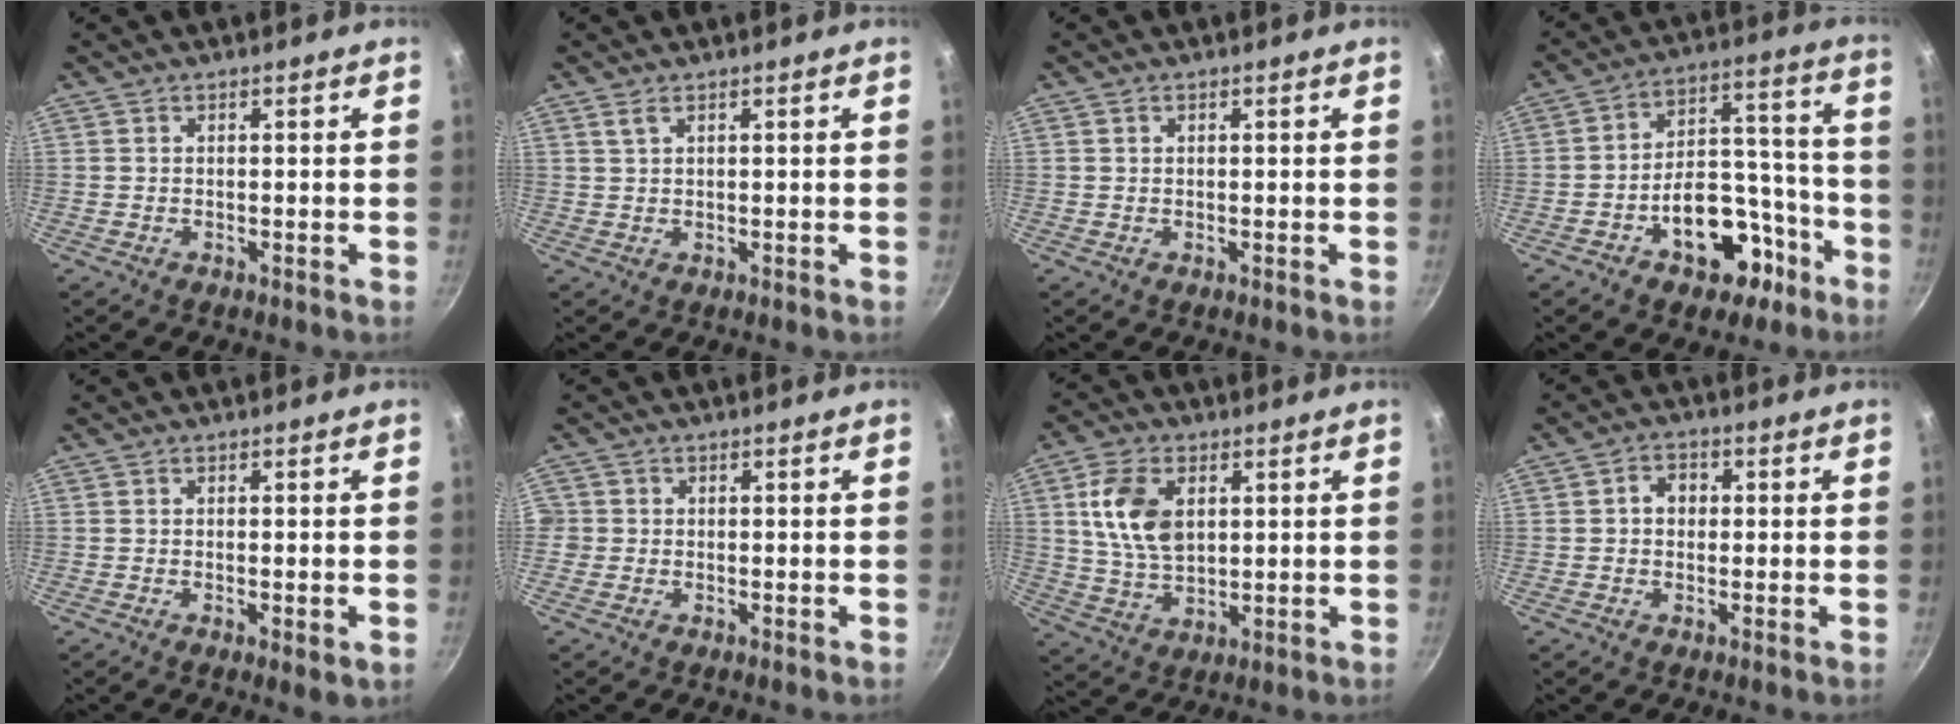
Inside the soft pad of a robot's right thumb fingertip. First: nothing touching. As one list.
[{"total": 1.5, "force": [0.9, 0.6, 1.1], "torque": [-0.020, -0.002, 0.020]}, {"total": 0.6, "force": [0.3, 0.5, 0.3], "torque": [-0.003, 0.002, 0.004]}, {"total": 16.1, "force": [-8.0, 9.8, 10.0], "torque": [-0.104, 0.083, -0.105]}, {"total": 2.4, "force": [-0.6, 0.7, 2.3], "torque": [-0.035, -0.009, -0.008]}, {"total": 2.0, "force": [-0.4, 2.0, 0.3], "torque": [0.005, 0.006, -0.011]}, {"total": 11.3, "force": [2.9, 7.2, 8.3], "torque": [-0.144, -0.011, 0.058]}, {"total": 3.9, "force": [0.3, 3.2, 2.1], "torque": [-0.014, 0.007, -0.001]}]